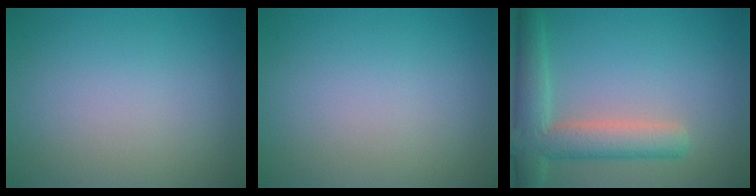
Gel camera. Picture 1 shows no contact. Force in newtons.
{"total": 0.0}
{"total": 5.7, "press": 5.7, "slide": 0.6}